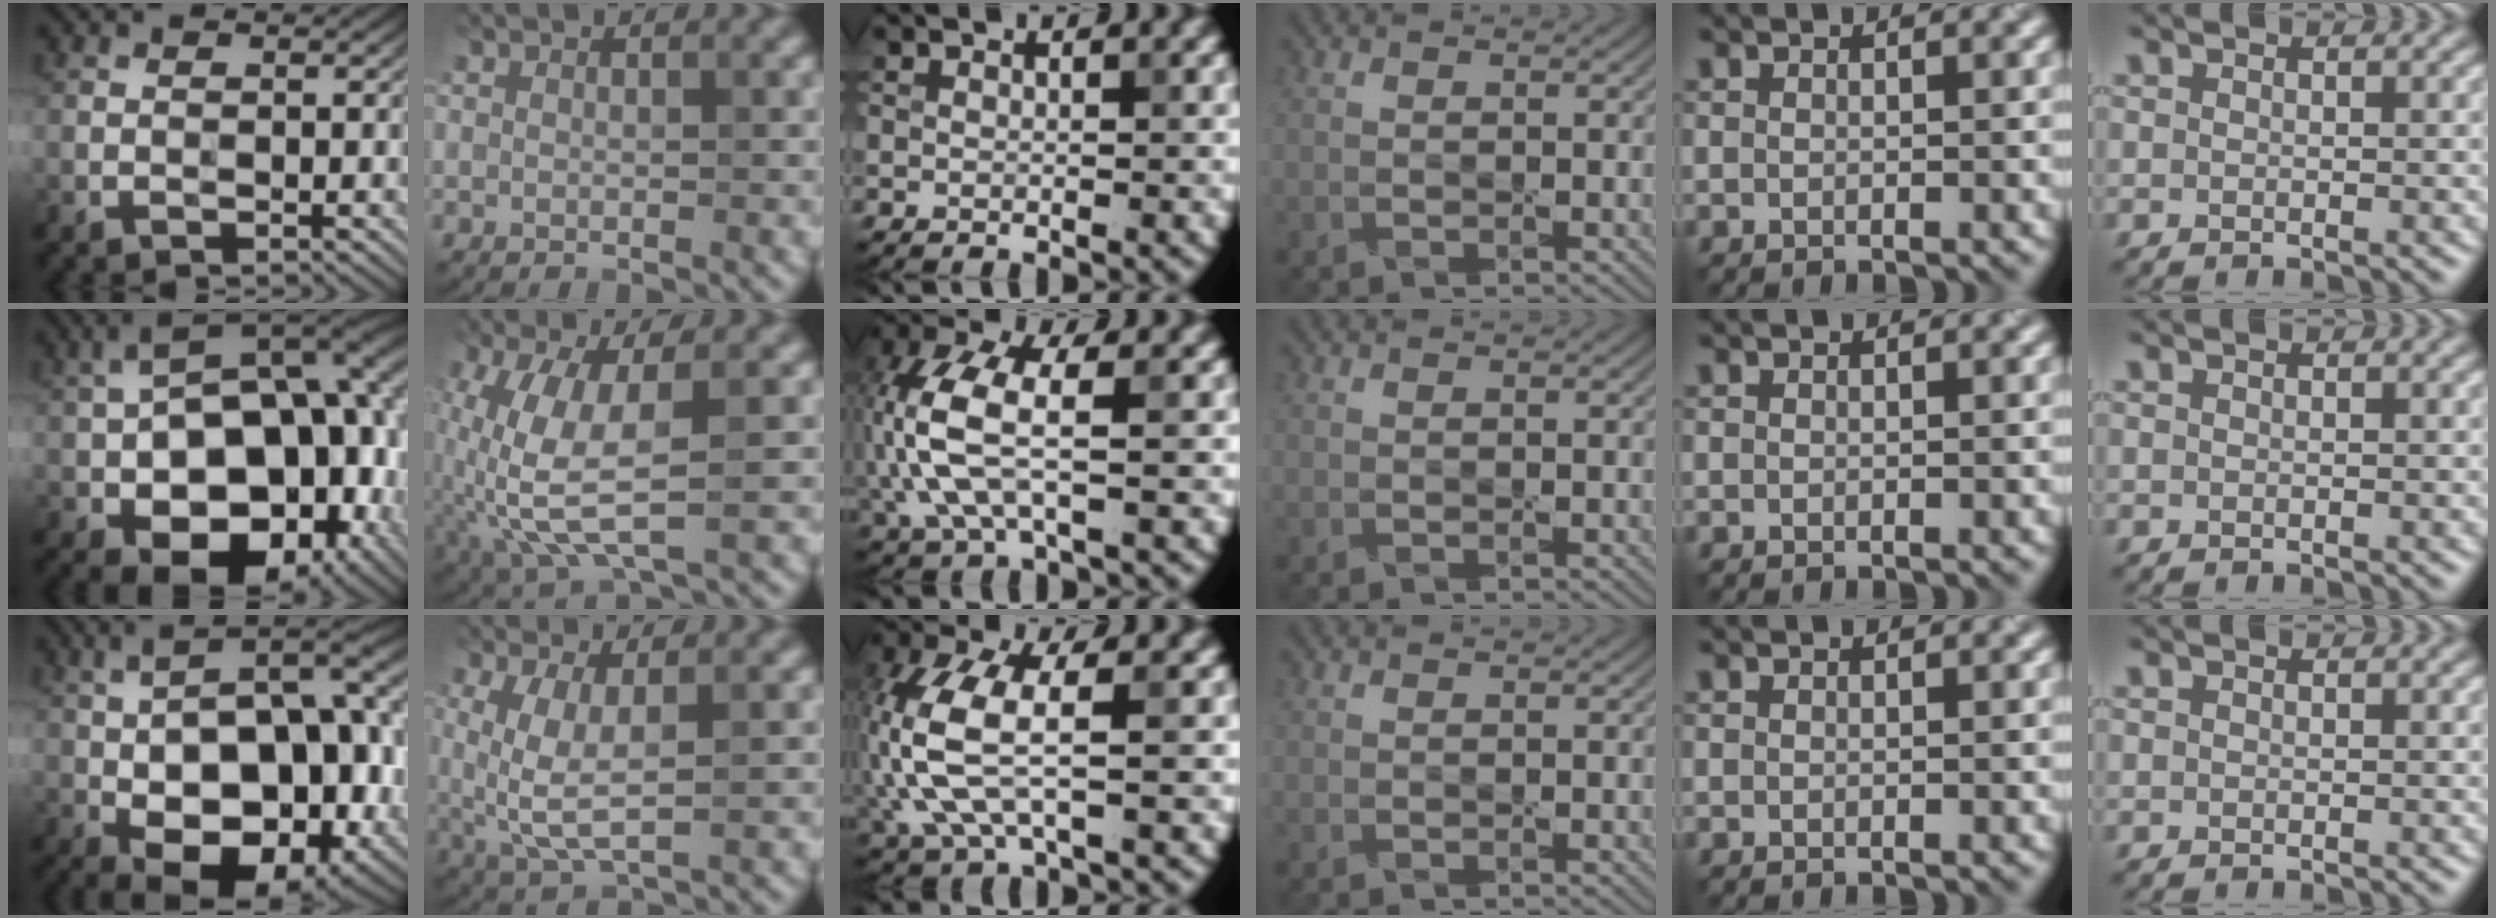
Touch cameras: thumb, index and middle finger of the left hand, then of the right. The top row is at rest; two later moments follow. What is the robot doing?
{"motion": "wipe", "object": "mirror"}